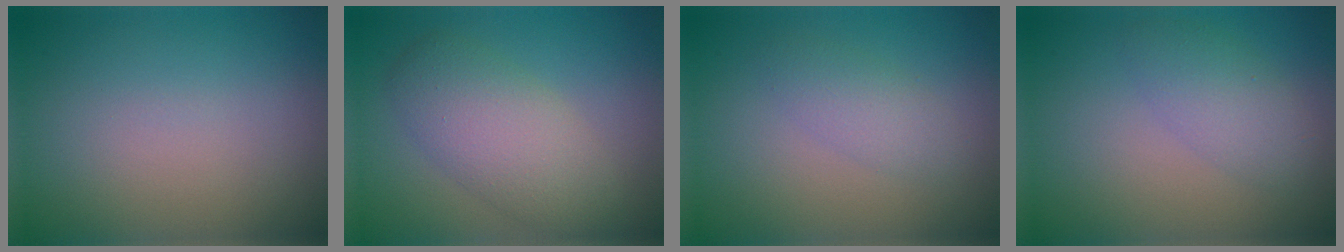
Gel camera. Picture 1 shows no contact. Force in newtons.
{"total": 5.3, "press": 5.3, "slide": 0.3}
{"total": 2.1, "press": 2.1, "slide": 0.1}
{"total": 2.8, "press": 2.8, "slide": 0.1}